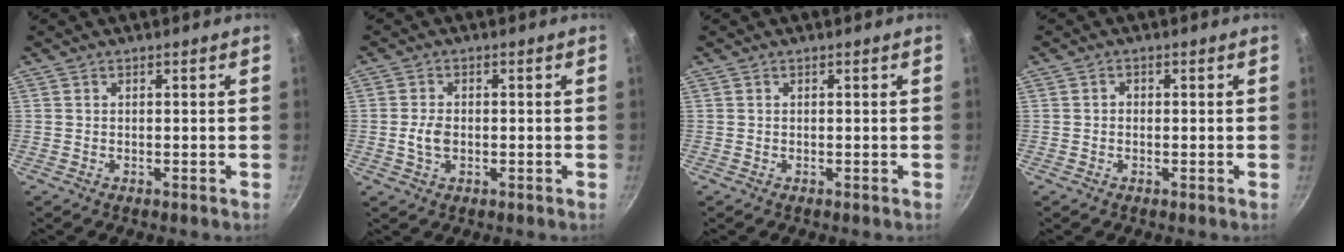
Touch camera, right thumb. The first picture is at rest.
{"total": 3.6, "force": [-0.5, 2.3, 2.7], "torque": [-0.050, 0.007, -0.011]}
{"total": 0.0}
{"total": 0.9, "force": [-0.2, 0.8, 0.4], "torque": [-0.005, 0.004, -0.003]}